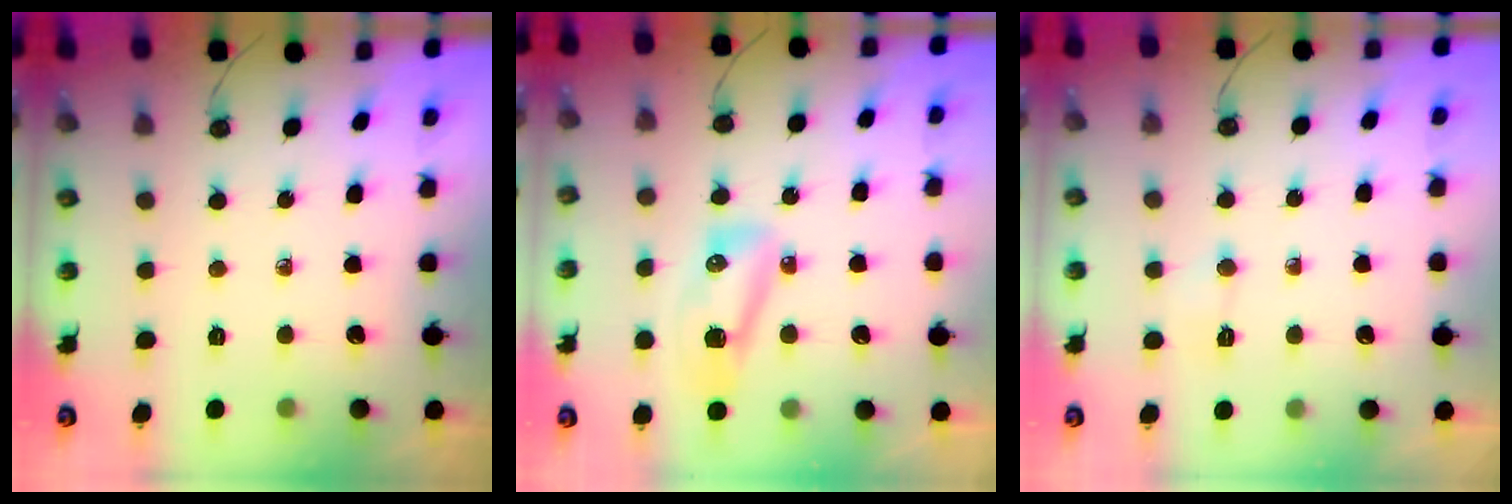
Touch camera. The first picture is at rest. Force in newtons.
{"total": 9.6, "press": 8.9, "slide": 3.6}
{"total": 2.7, "press": 2.6, "slide": 0.5}